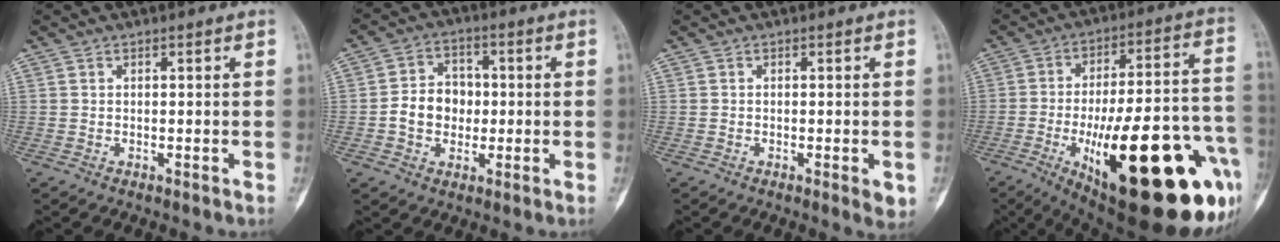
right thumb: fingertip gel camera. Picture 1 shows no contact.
{"total": 8.3, "force": [-0.7, 6.8, 4.7], "torque": [-0.049, 0.020, -0.019]}
{"total": 2.7, "force": [-0.8, 0.7, 2.5], "torque": [-0.029, -0.005, -0.008]}
{"total": 35.9, "force": [-12.5, 11.8, 31.5], "torque": [-0.386, 0.028, -0.170]}